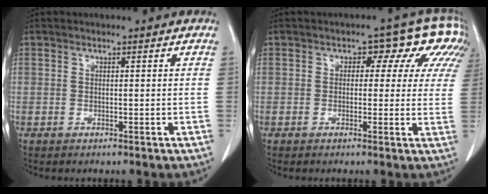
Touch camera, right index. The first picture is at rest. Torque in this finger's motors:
{"motor_torque": [0.21, 0.09, 0.08, 0.02]}